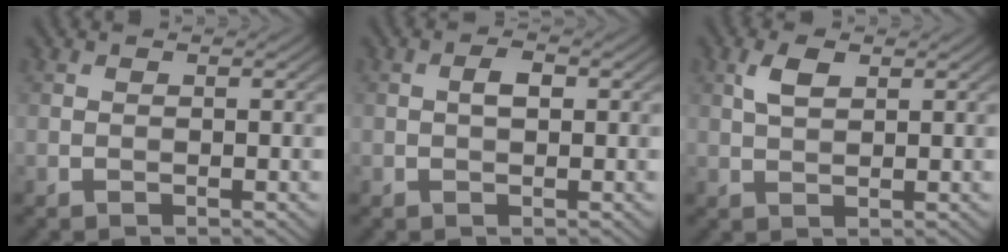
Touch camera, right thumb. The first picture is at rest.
{"total": 1.7, "force": [0.2, 0.8, 1.5], "torque": [-0.025, 0.004, 0.001]}
{"total": 3.0, "force": [1.3, 1.4, 2.2], "torque": [-0.051, 0.005, 0.027]}